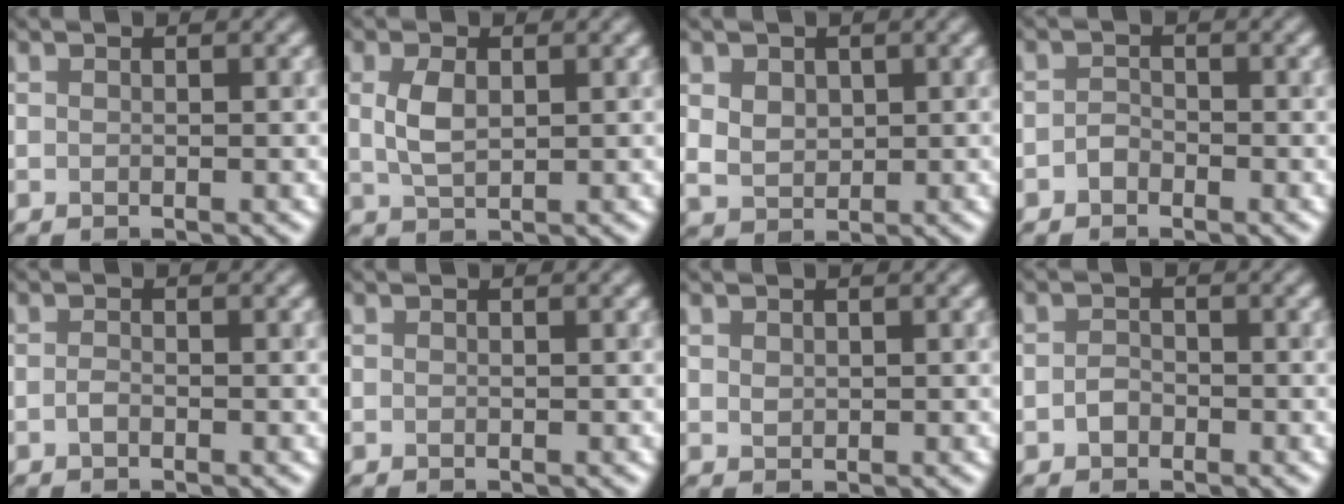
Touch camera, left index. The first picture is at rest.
{"total": 2.7, "force": [0.6, 1.5, 2.2], "torque": [-0.054, 0.001, 0.014]}
{"total": 2.7, "force": [1.0, 2.0, 1.5], "torque": [-0.030, 0.005, 0.017]}
{"total": 1.1, "force": [-0.7, 0.7, 0.4], "torque": [-0.009, 0.003, -0.015]}
{"total": 0.7, "force": [-0.4, 0.3, 0.5], "torque": [-0.012, 0.001, -0.009]}
{"total": 0.0}
{"total": 0.7, "force": [0.3, 0.5, 0.3], "torque": [-0.008, -0.002, 0.009]}
{"total": 1.2, "force": [-0.5, 1.0, 0.6], "torque": [-0.011, 0.001, -0.013]}